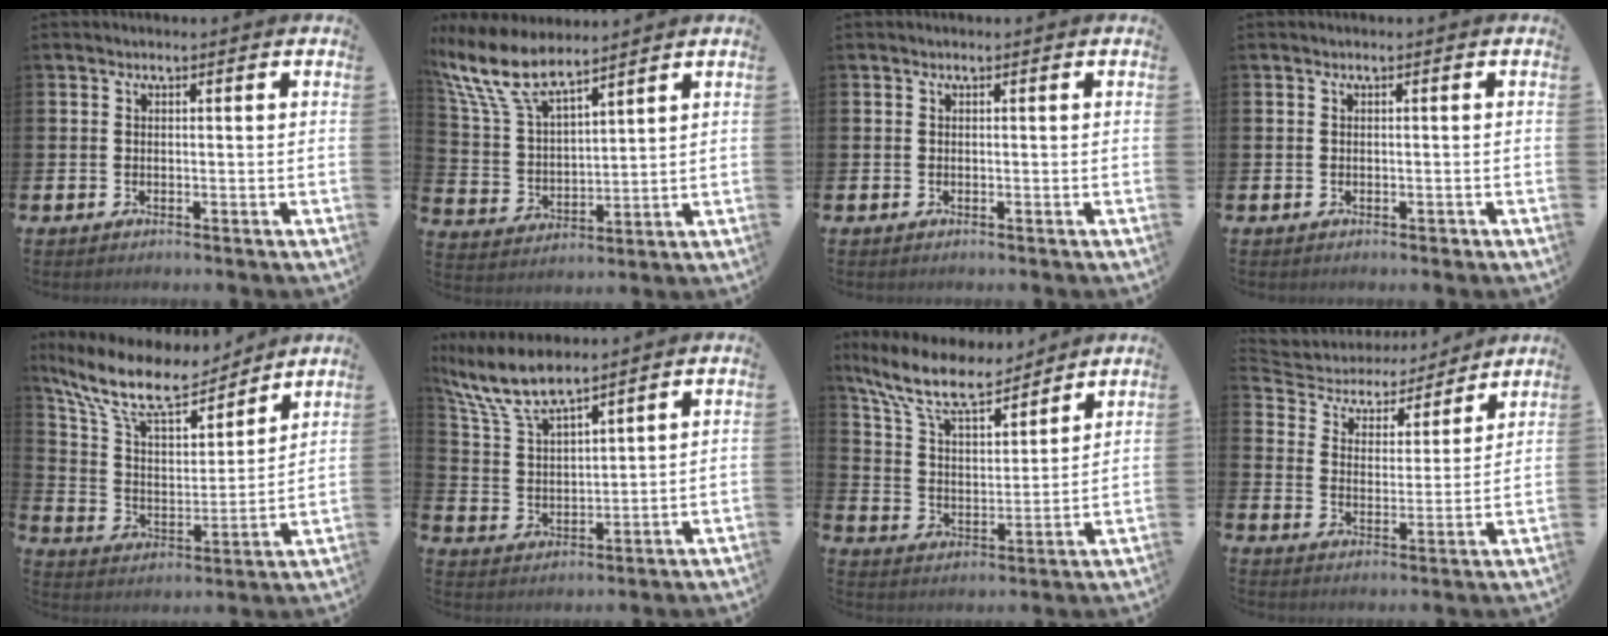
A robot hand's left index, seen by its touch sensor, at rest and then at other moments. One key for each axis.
{"total": 9.5, "fx": 8.0, "fy": 2.6, "fz": 4.5, "tx": -0.124, "ty": -0.031, "tz": 0.147}
{"total": 0.0}
{"total": 0.0}
{"total": 12.3, "fx": 10.6, "fy": 3.5, "fz": 5.1, "tx": -0.141, "ty": -0.061, "tz": 0.186}
{"total": 8.4, "fx": 7.5, "fy": 1.6, "fz": 3.6, "tx": -0.099, "ty": -0.028, "tz": 0.137}
{"total": 10.5, "fx": 9.1, "fy": 2.9, "fz": 4.4, "tx": -0.125, "ty": -0.047, "tz": 0.164}
{"total": 4.9, "fx": 4.5, "fy": 1.8, "fz": 0.3, "tx": -0.038, "ty": -0.038, "tz": 0.071}